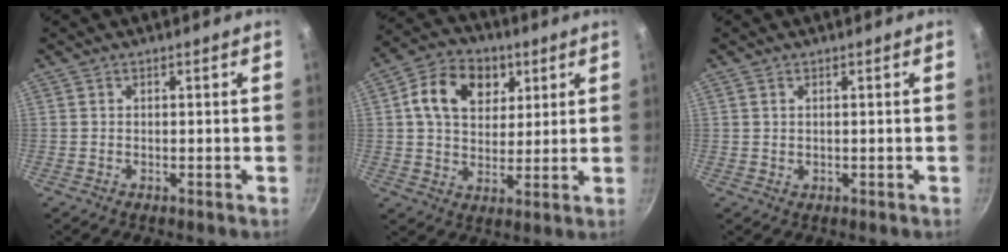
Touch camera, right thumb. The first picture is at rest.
{"total": 13.2, "force": [4.5, 9.8, 7.7], "torque": [-0.106, -0.001, 0.065]}
{"total": 0.8, "force": [0.3, 0.4, 0.6], "torque": [-0.008, 0.000, 0.006]}